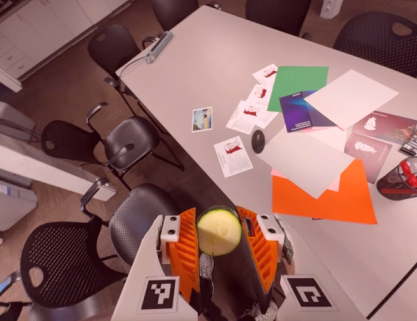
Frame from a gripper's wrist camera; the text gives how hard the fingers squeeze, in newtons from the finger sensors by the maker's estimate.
{"total": 11.2, "left": 11.3, "right": 11.2}